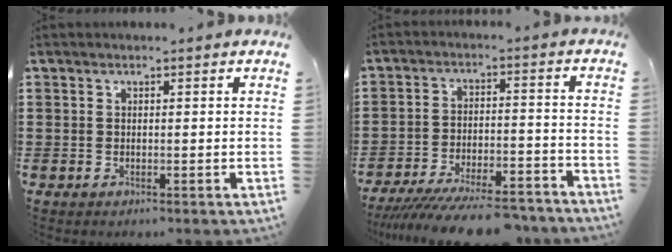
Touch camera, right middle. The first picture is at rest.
{"total": 9.7, "force": [-8.8, 0.9, 4.0], "torque": [-0.069, 0.011, -0.168]}